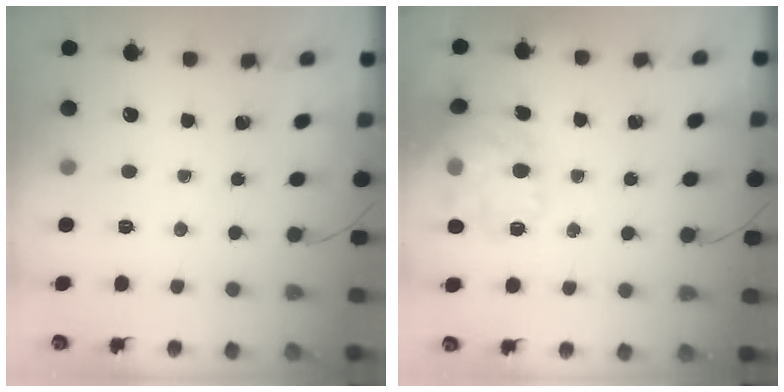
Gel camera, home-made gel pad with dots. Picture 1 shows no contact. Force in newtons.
{"total": 14.5, "press": 14.5, "slide": 1.3}